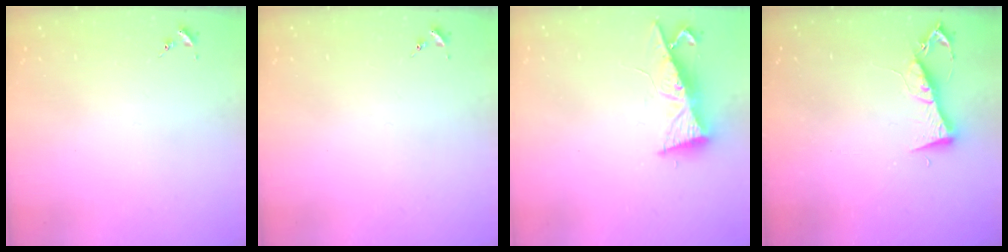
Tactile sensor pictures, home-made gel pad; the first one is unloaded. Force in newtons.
{"total": 0.0}
{"total": 8.5, "press": 8.5, "slide": 1.0}
{"total": 7.2, "press": 7.1, "slide": 0.7}